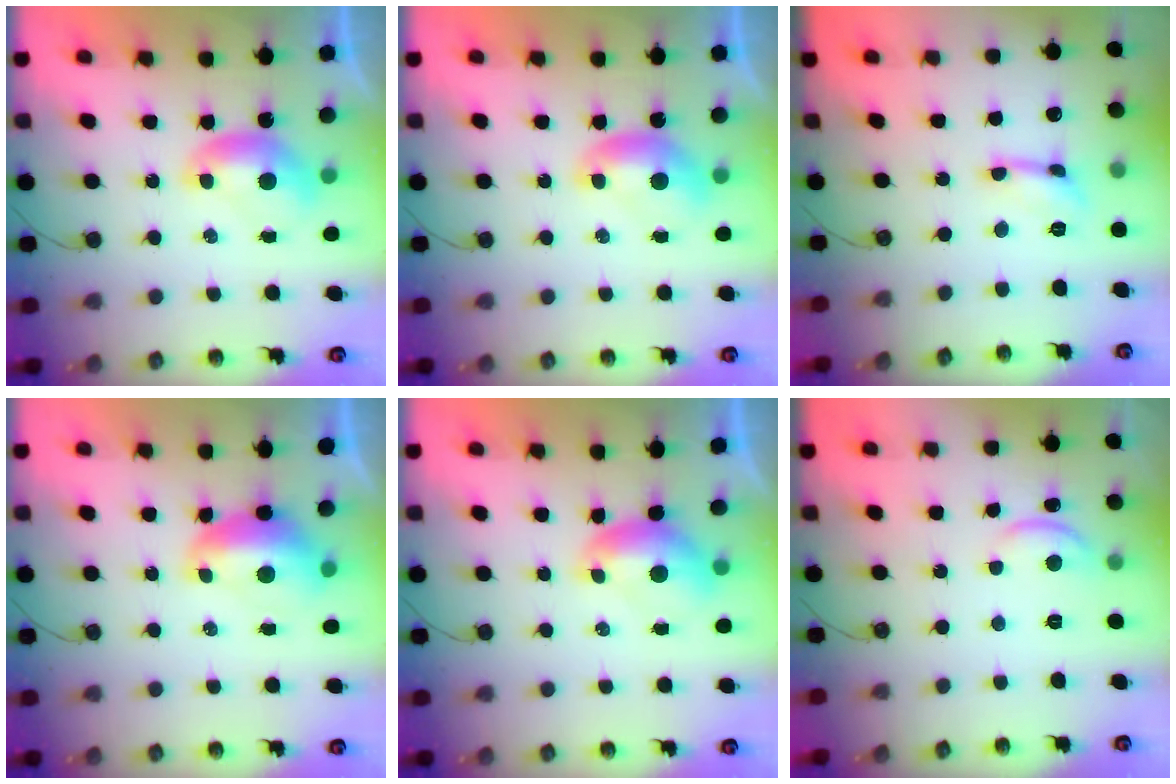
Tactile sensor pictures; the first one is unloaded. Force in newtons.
{"total": 0.0}
{"total": 1.2, "press": 1.1, "slide": 0.3}
{"total": 2.9, "press": 2.7, "slide": 0.8}
{"total": 0.7, "press": 0.4, "slide": 0.6}
{"total": 2.0, "press": 2.0, "slide": 0.2}